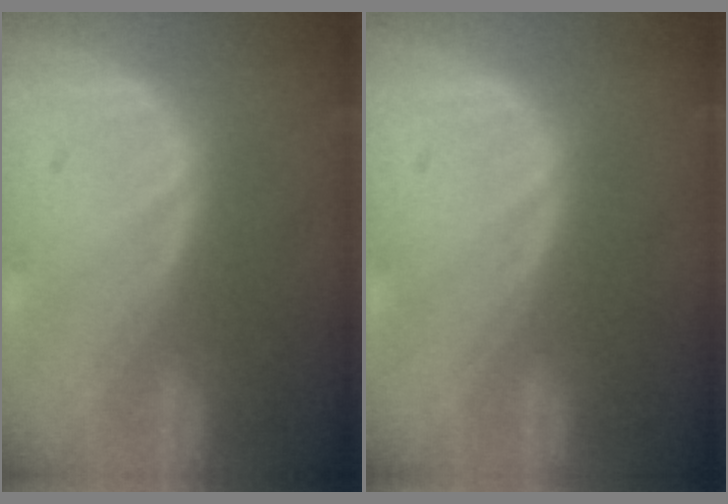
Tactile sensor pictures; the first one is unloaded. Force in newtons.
{"total": 0.0}